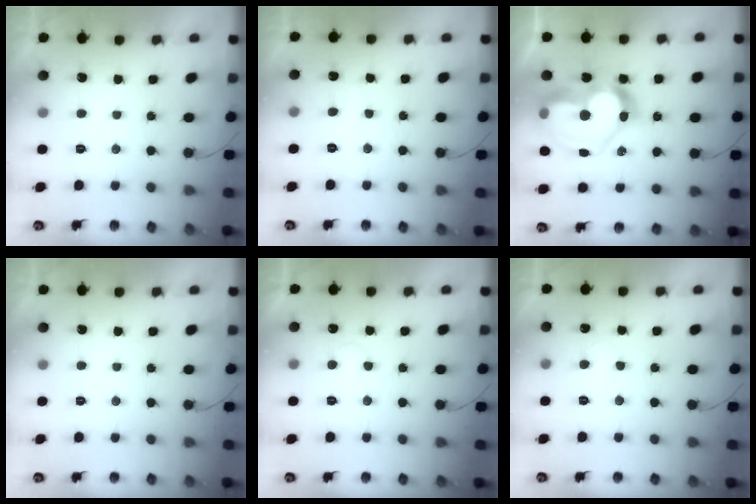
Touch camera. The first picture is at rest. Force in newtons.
{"total": 5.4, "press": 5.4, "slide": 0.5}
{"total": 21.6, "press": 21.5, "slide": 2.4}
{"total": 0.0}
{"total": 6.7, "press": 6.7, "slide": 0.6}
{"total": 6.2, "press": 6.2, "slide": 0.4}